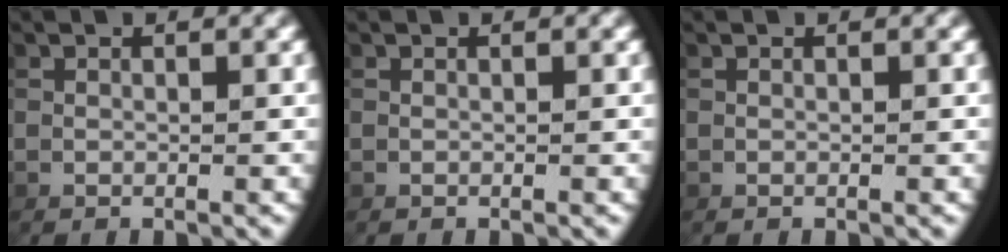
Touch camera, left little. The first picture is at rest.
{"total": 0.0}
{"total": 0.0}